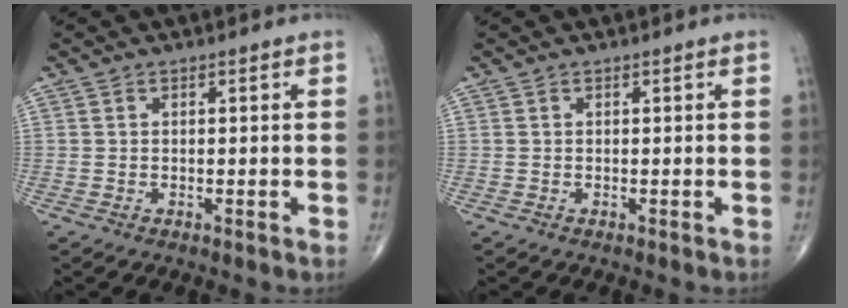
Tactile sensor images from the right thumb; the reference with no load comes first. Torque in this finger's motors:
{"motor_torque": [-0.24, 0.01, -0.01, -0.01, 0.00]}